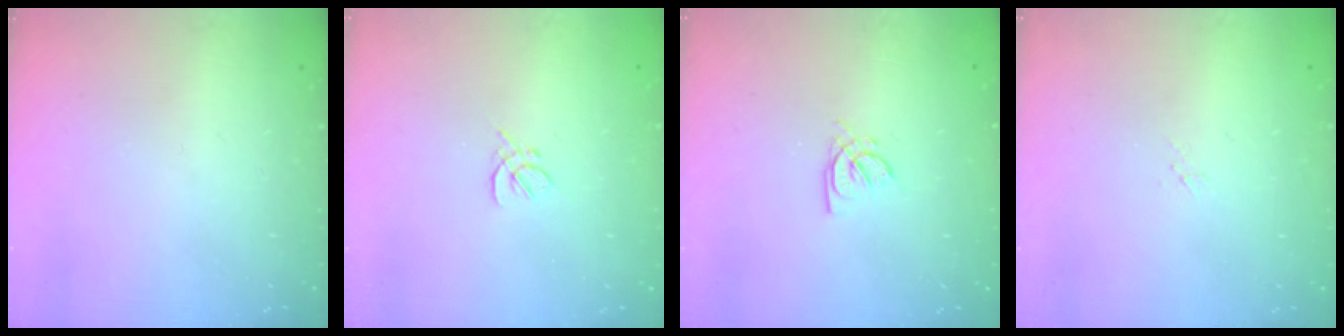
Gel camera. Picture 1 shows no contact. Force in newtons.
{"total": 2.0, "press": 1.9, "slide": 0.7}
{"total": 2.6, "press": 2.6, "slide": 0.2}
{"total": 1.7, "press": 1.6, "slide": 0.2}